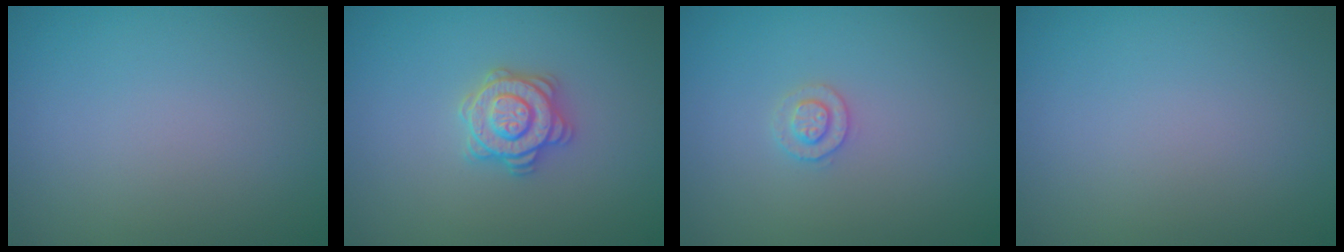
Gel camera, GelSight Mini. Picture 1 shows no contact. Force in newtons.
{"total": 2.9, "press": 2.8, "slide": 0.6}
{"total": 1.5, "press": 1.5, "slide": 0.1}
{"total": 0.0}